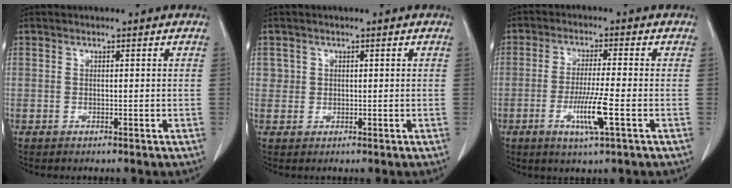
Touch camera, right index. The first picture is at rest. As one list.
[{"total": 1.5, "force": [0.4, 1.5, 0.0], "torque": [0.015, 0.003, 0.002]}, {"total": 7.2, "force": [-2.6, -0.2, 6.7], "torque": [-0.128, -0.015, -0.048]}]